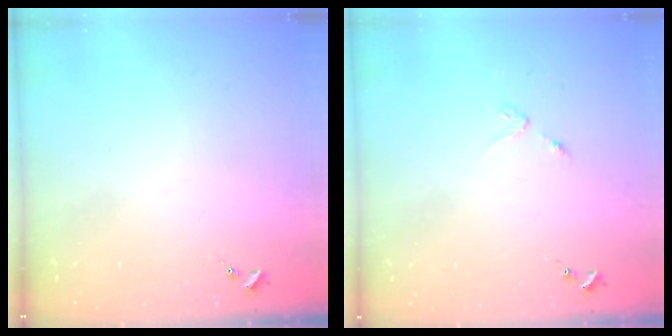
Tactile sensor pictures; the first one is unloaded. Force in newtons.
{"total": 2.3, "press": 2.3, "slide": 0.3}